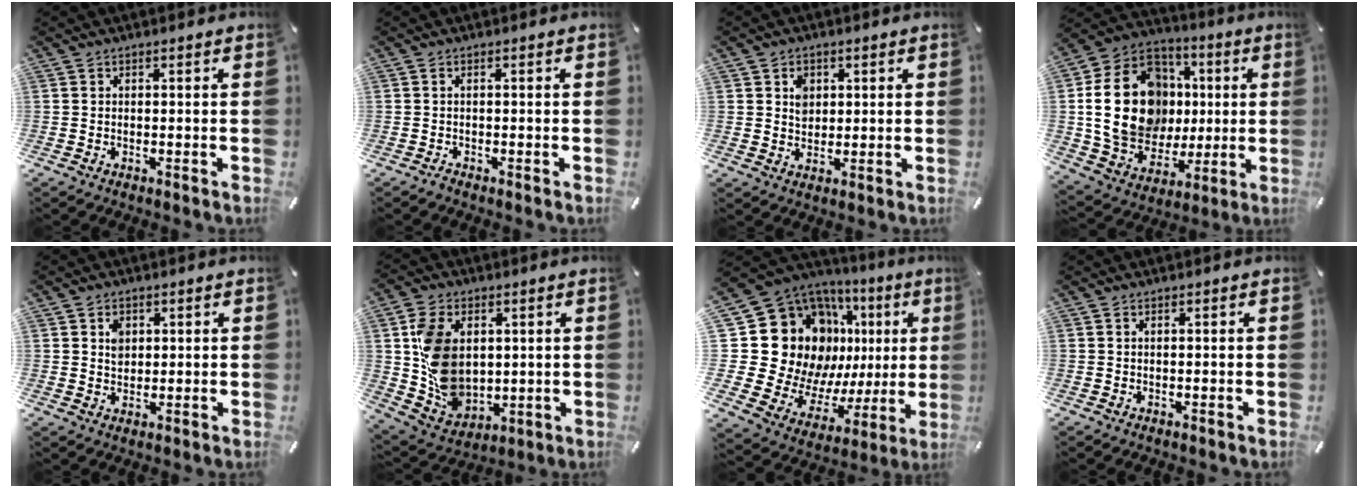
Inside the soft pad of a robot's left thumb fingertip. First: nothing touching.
{"total": 0.5, "force": [-0.4, 0.1, 0.4], "torque": [-0.009, -0.002, -0.007]}
{"total": 4.0, "force": [1.2, 3.5, 1.5], "torque": [-0.013, -0.002, 0.016]}
{"total": 23.0, "force": [1.5, 18.3, 13.8], "torque": [-0.265, 0.011, 0.042]}
{"total": 3.2, "force": [1.0, 2.8, 1.3], "torque": [-0.007, -0.005, 0.013]}
{"total": 13.2, "force": [2.8, 10.4, 7.6], "torque": [-0.163, 0.000, 0.057]}
{"total": 25.6, "force": [7.6, 18.7, 15.8], "torque": [-0.264, -0.097, 0.187]}
{"total": 0.0}